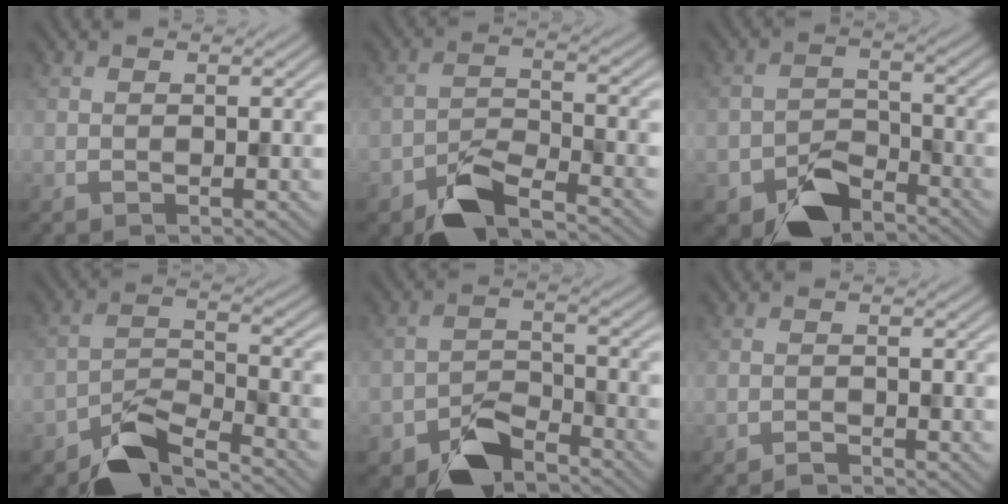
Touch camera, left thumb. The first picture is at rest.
{"total": 6.8, "force": [-5.0, 2.3, 4.0], "torque": [-0.071, 0.000, -0.099]}
{"total": 6.9, "force": [-4.9, 3.6, 3.4], "torque": [-0.057, -0.006, -0.093]}
{"total": 7.7, "force": [-5.8, 2.6, 4.4], "torque": [-0.072, -0.002, -0.116]}
{"total": 7.0, "force": [-5.0, 3.3, 3.6], "torque": [-0.059, -0.004, -0.100]}
{"total": 0.9, "force": [-0.9, 0.1, 0.3], "torque": [-0.004, 0.000, -0.019]}